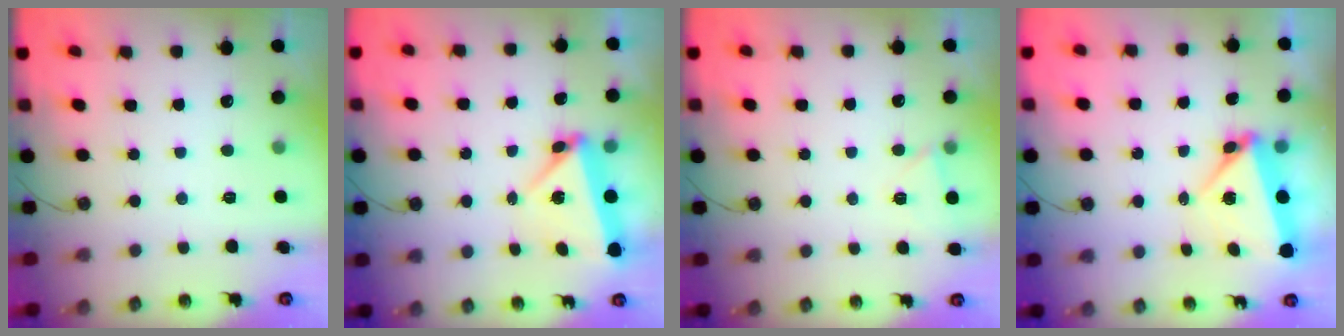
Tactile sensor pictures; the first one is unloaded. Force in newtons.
{"total": 6.1, "press": 4.5, "slide": 4.0}
{"total": 4.0, "press": 4.0, "slide": 0.4}
{"total": 5.8, "press": 5.4, "slide": 2.1}